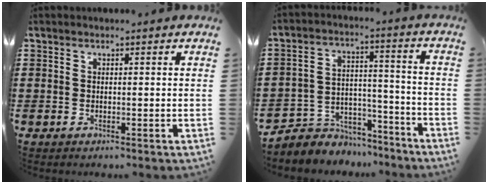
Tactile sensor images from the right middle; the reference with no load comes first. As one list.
[{"total": 4.9, "force": [-4.2, 2.5, -0.1], "torque": [-0.013, 0.010, -0.087]}]